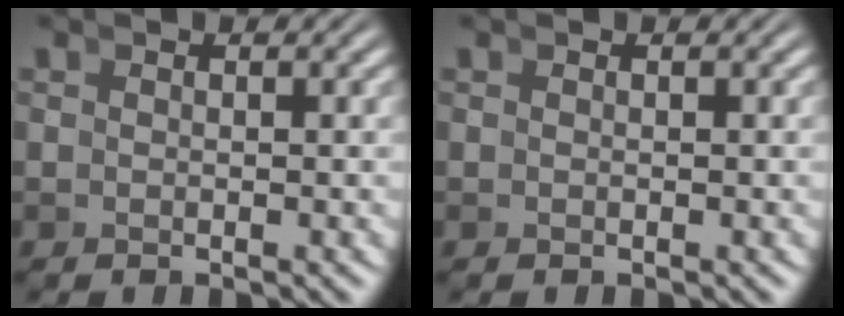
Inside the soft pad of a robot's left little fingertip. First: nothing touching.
{"total": 0.0}